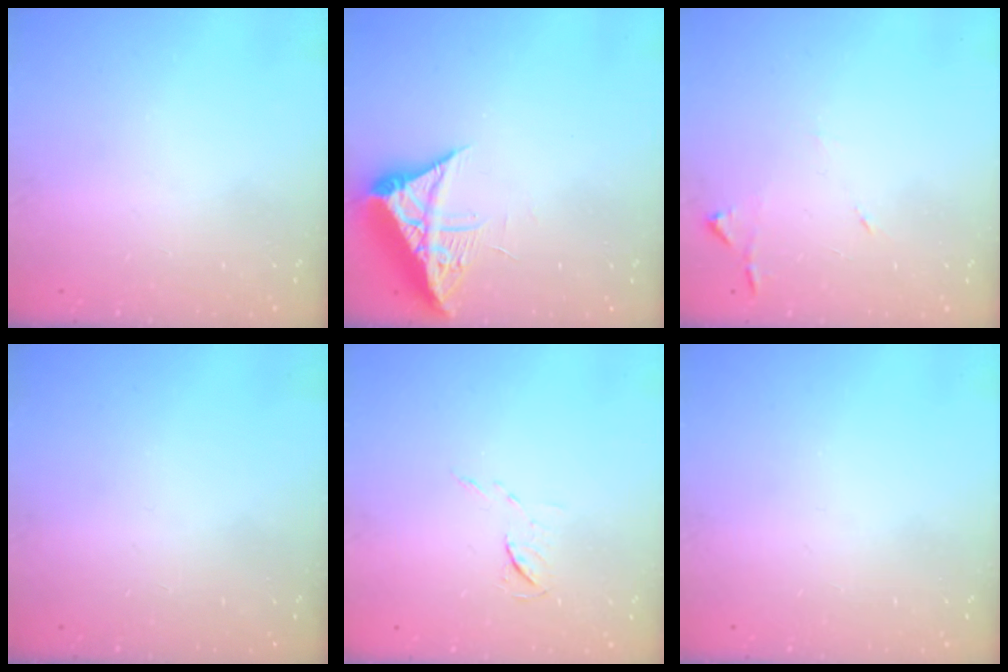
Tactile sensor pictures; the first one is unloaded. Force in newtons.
{"total": 8.1, "press": 8.0, "slide": 0.8}
{"total": 6.7, "press": 6.7, "slide": 0.7}
{"total": 0.0}
{"total": 4.9, "press": 4.9, "slide": 0.5}
{"total": 0.0}